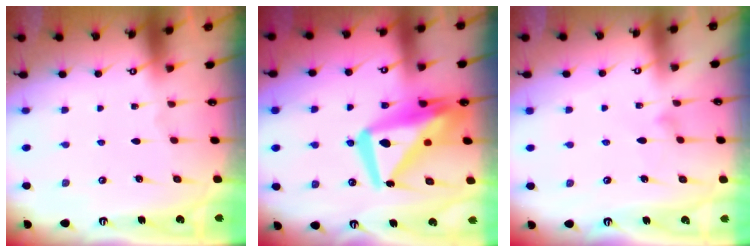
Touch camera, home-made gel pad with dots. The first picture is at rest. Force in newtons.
{"total": 17.4, "press": 17.3, "slide": 1.9}
{"total": 6.9, "press": 6.9, "slide": 0.4}